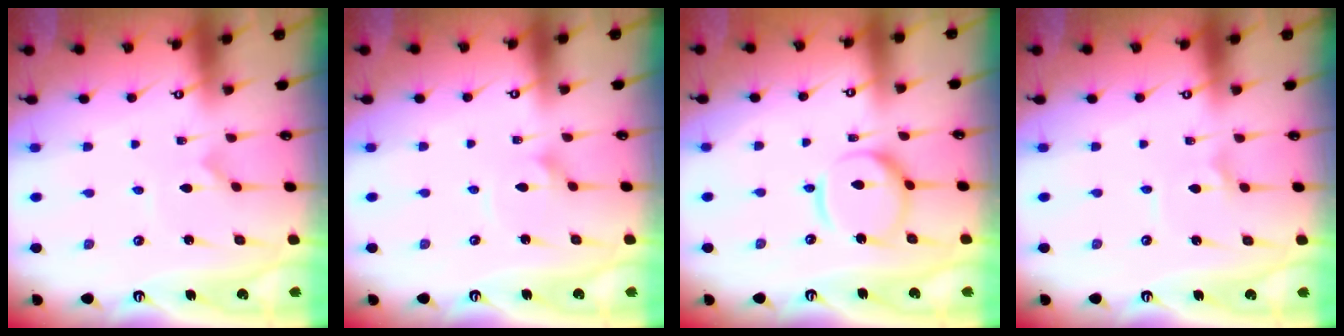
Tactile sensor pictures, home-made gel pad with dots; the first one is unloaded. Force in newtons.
{"total": 1.6, "press": 1.6, "slide": 0.3}
{"total": 12.0, "press": 11.9, "slide": 1.1}
{"total": 2.2, "press": 2.2, "slide": 0.2}